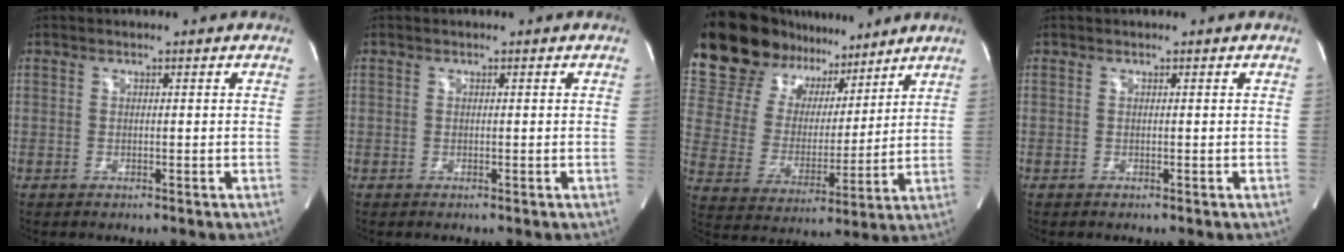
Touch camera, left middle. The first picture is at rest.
{"total": 0.0}
{"total": 16.7, "force": [14.6, 7.2, 3.8], "torque": [-0.071, 0.020, 0.258]}
{"total": 0.0}